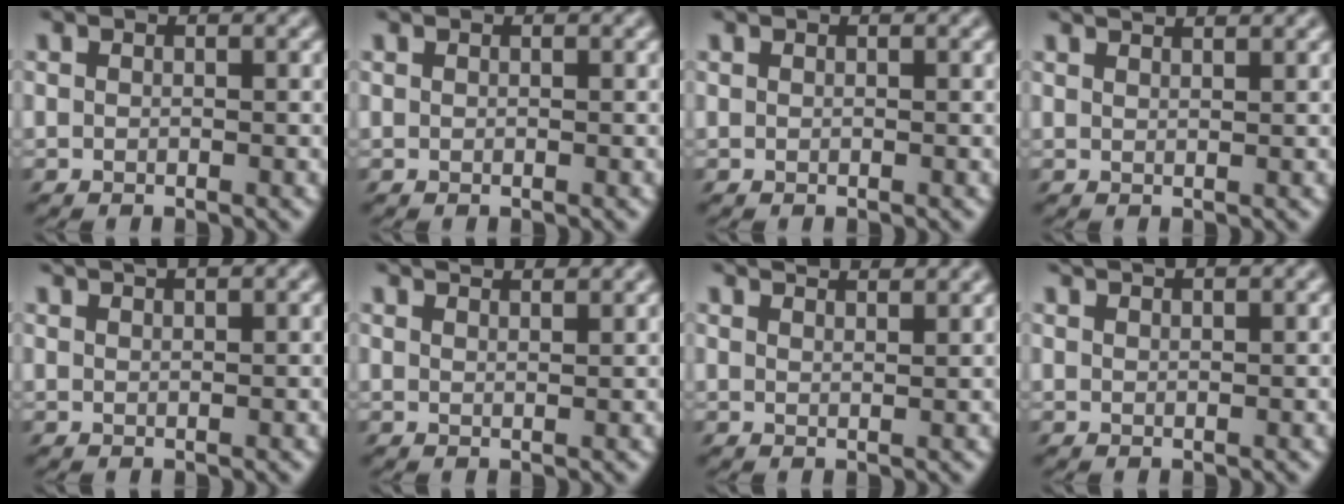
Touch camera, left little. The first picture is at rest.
{"total": 0.0}
{"total": 0.0}
{"total": 2.6, "force": [2.5, 0.0, 0.9], "torque": [-0.020, 0.021, 0.029]}
{"total": 3.0, "force": [2.6, 0.3, 1.5], "torque": [-0.036, 0.023, 0.038]}
{"total": 3.5, "force": [3.3, 0.1, 1.2], "torque": [-0.029, 0.018, 0.039]}
{"total": 3.9, "force": [3.7, 0.2, 1.4], "torque": [-0.033, 0.018, 0.043]}
{"total": 2.4, "force": [2.3, -0.2, 0.8], "torque": [-0.025, 0.016, 0.041]}